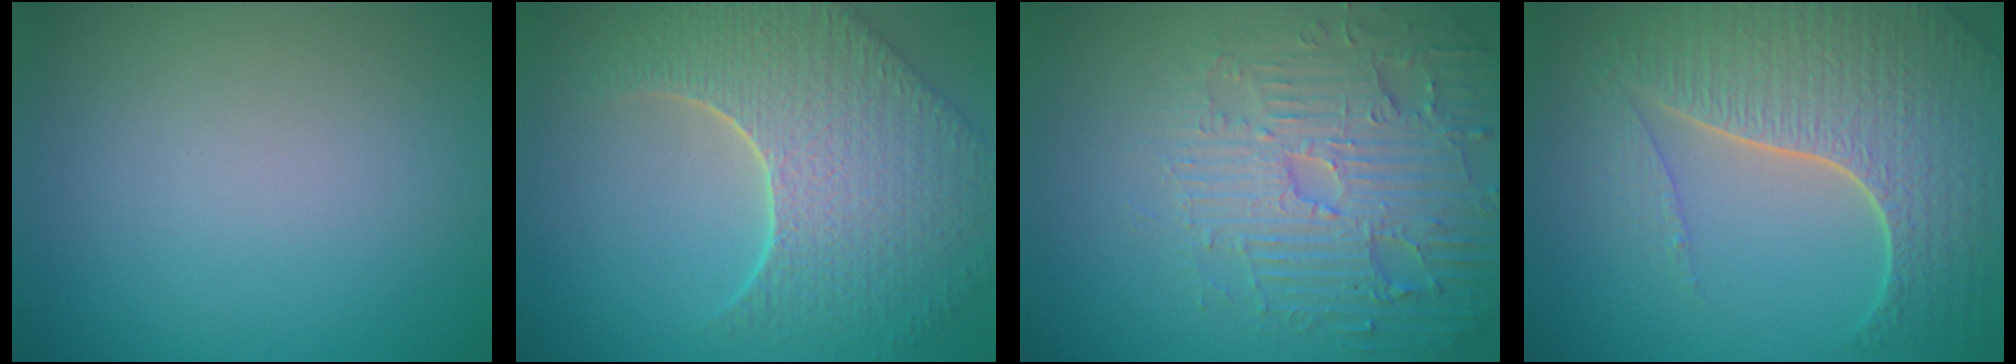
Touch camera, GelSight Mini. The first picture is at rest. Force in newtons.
{"total": 8.6, "press": 6.1, "slide": 6.1}
{"total": 5.1, "press": 5.0, "slide": 1.0}
{"total": 7.1, "press": 5.2, "slide": 4.9}